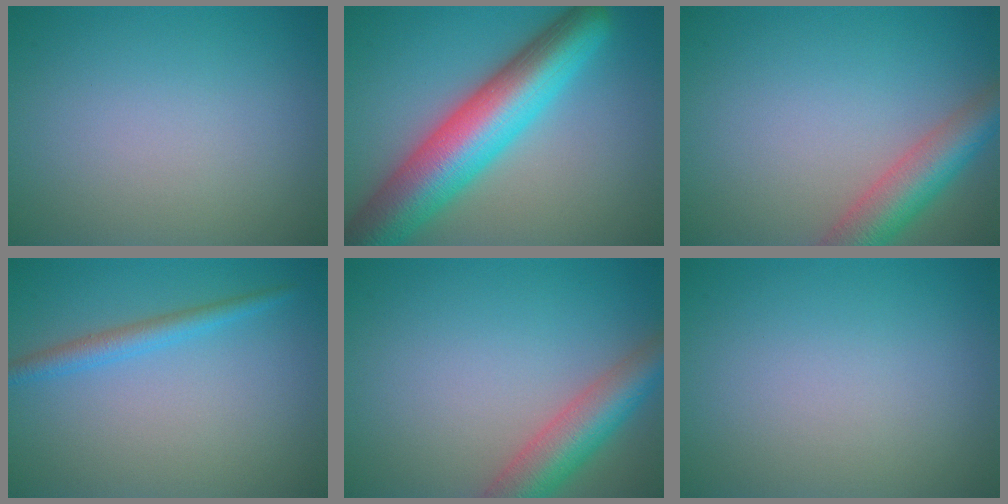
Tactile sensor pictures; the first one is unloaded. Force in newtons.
{"total": 10.9, "press": 10.9, "slide": 0.3}
{"total": 5.3, "press": 5.3, "slide": 0.3}
{"total": 2.1, "press": 2.1, "slide": 0.1}
{"total": 5.5, "press": 5.5, "slide": 0.2}
{"total": 0.0}